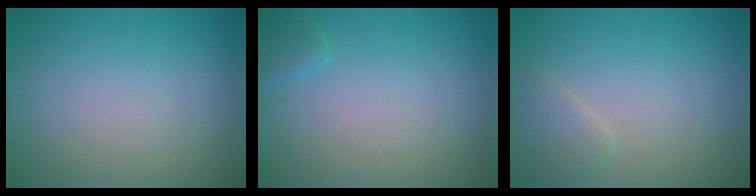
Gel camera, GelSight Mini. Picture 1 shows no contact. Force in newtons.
{"total": 1.0, "press": 1.0, "slide": 0.1}
{"total": 1.8, "press": 1.8, "slide": 0.1}